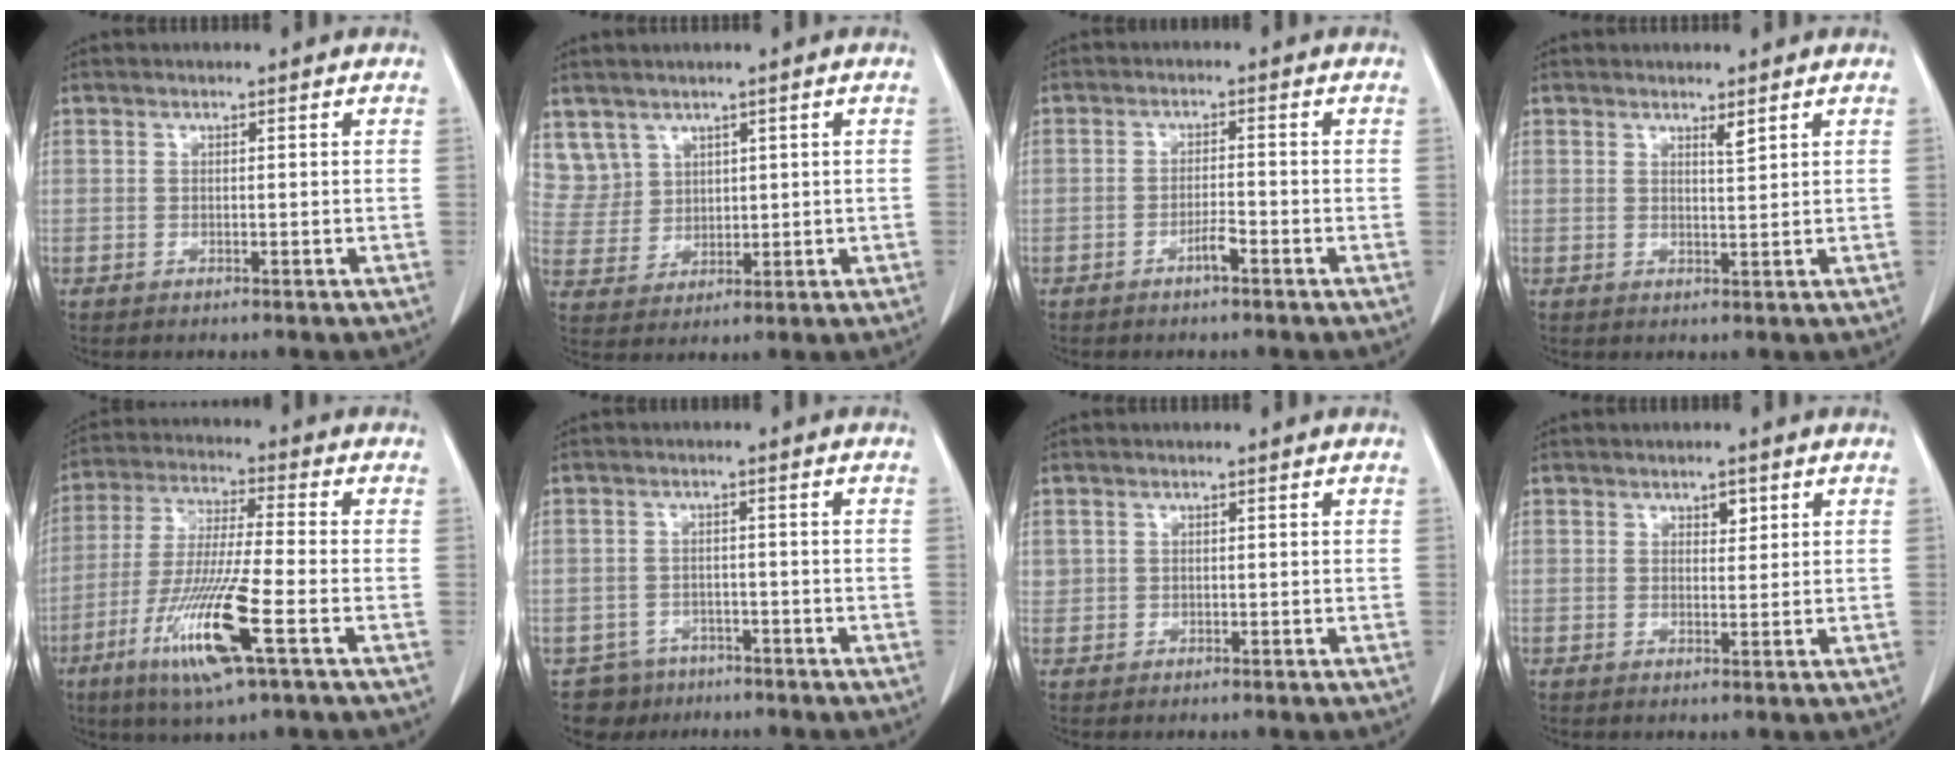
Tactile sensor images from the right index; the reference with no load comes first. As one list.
[{"total": 6.5, "force": [4.0, 5.1, -0.2], "torque": [0.005, 0.012, 0.096]}, {"total": 2.2, "force": [-1.4, 0.2, 1.7], "torque": [-0.031, 0.003, -0.025]}, {"total": 1.4, "force": [1.1, 0.0, 0.9], "torque": [-0.017, -0.008, 0.020]}, {"total": 13.9, "force": [-5.8, 0.4, 12.6], "torque": [-0.260, -0.026, -0.107]}, {"total": 4.8, "force": [-3.4, 3.4, -0.4], "torque": [0.012, 0.006, -0.049]}, {"total": 0.9, "force": [0.3, 0.8, 0.1], "torque": [0.008, 0.009, 0.007]}, {"total": 1.8, "force": [1.0, 0.9, 1.2], "torque": [-0.013, -0.002, 0.015]}]